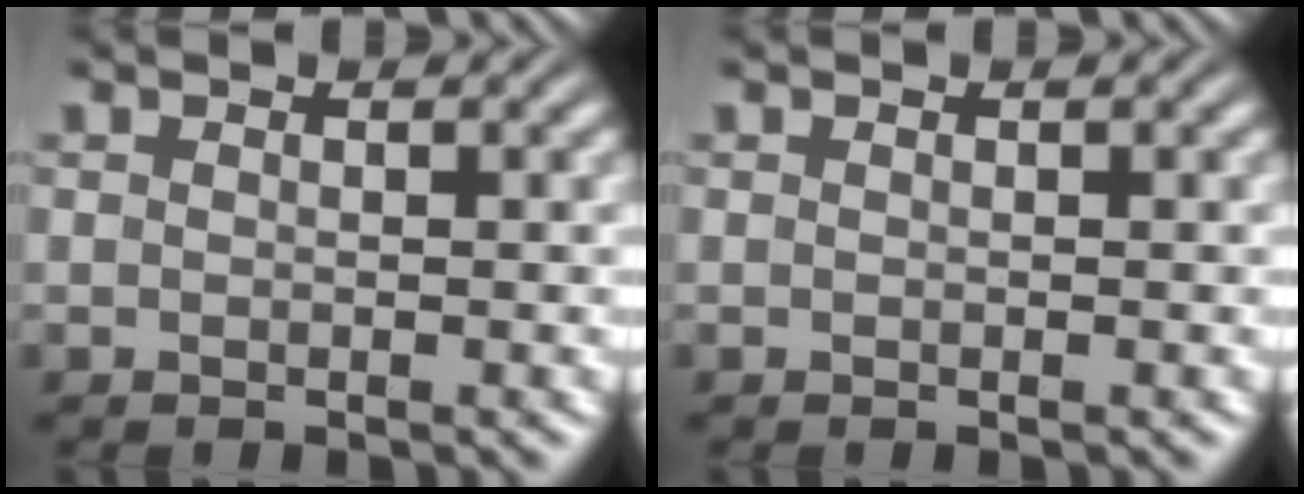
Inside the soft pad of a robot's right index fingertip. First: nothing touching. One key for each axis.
{"total": 0.0}